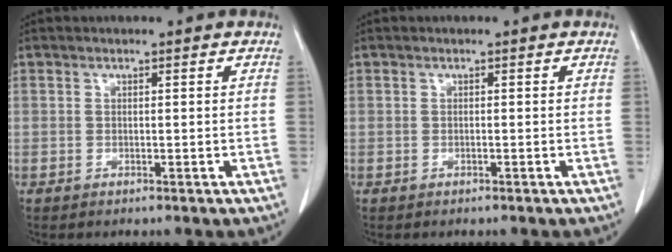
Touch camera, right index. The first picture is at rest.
{"total": 0.0}